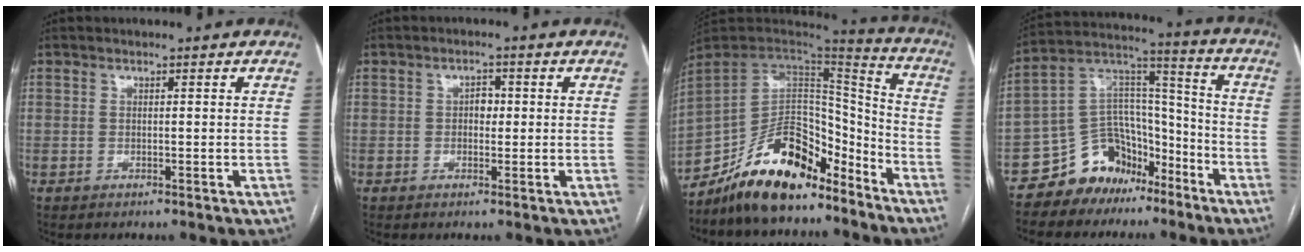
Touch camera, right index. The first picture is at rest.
{"total": 2.1, "force": [0.1, 1.4, 1.5], "torque": [-0.020, 0.006, 0.001]}
{"total": 17.1, "force": [-12.9, 6.6, 9.2], "torque": [-0.150, 0.033, -0.225]}
{"total": 12.4, "force": [-8.8, 8.0, 3.7], "torque": [-0.070, 0.075, -0.152]}